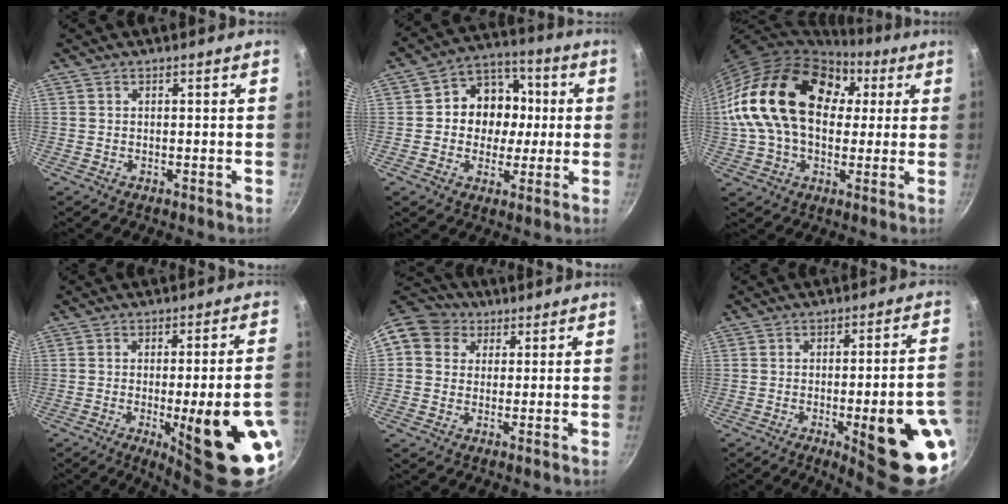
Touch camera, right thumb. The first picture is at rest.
{"total": 12.2, "force": [0.4, 10.6, 6.1], "torque": [-0.046, 0.021, -0.011]}
{"total": 24.6, "force": [4.8, 16.8, 17.3], "torque": [-0.295, 0.032, 0.073]}
{"total": 19.4, "force": [-6.2, 4.0, 17.9], "torque": [-0.218, 0.015, -0.070]}
{"total": 9.8, "force": [3.3, 8.5, 3.7], "torque": [-0.051, 0.016, 0.041]}
{"total": 19.6, "force": [-6.5, 4.8, 17.9], "torque": [-0.196, 0.022, -0.076]}